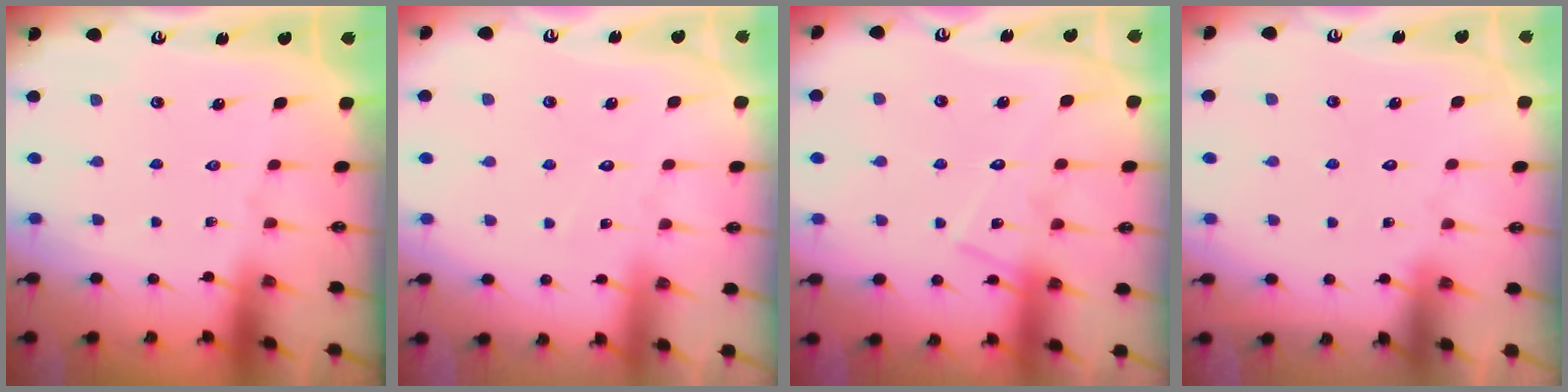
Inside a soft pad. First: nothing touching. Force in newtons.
{"total": 4.9, "press": 4.9, "slide": 0.4}
{"total": 11.9, "press": 11.9, "slide": 0.7}
{"total": 3.1, "press": 3.1, "slide": 0.2}